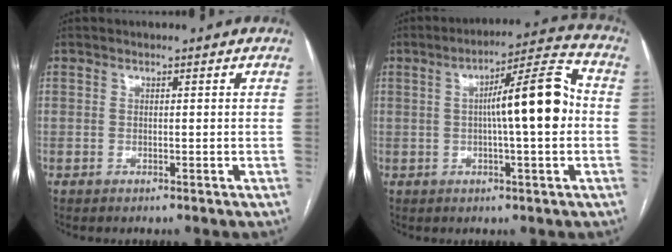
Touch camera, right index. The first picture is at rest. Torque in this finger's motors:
{"motor_torque": [1.21, -0.08, 0.61, 0.15]}